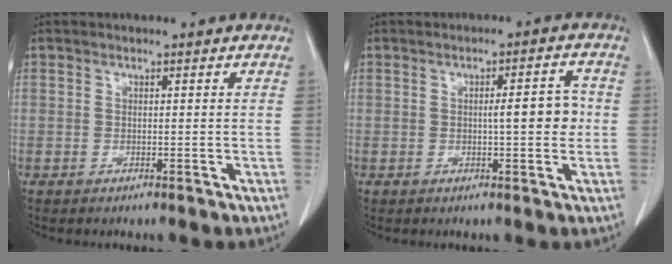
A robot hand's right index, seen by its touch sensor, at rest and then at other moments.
{"total": 4.6, "force": [0.0, 0.9, 4.5], "torque": [-0.065, 0.006, 0.000]}